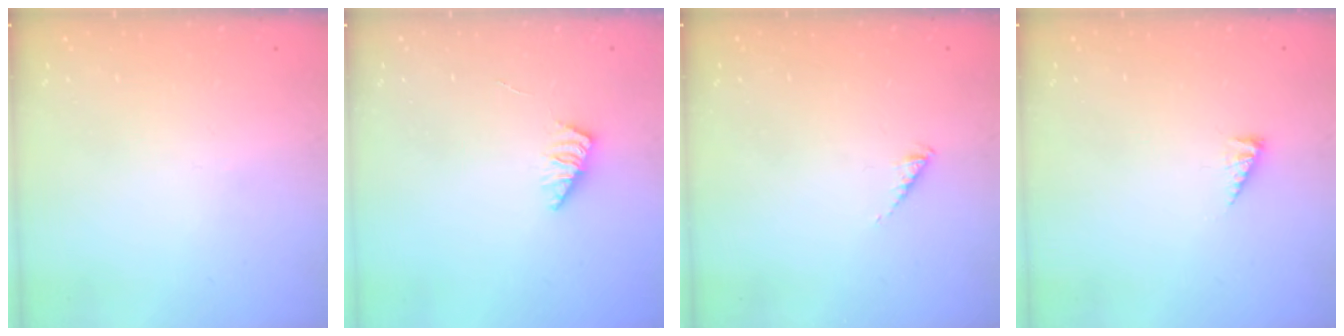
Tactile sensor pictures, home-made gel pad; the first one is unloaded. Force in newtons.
{"total": 1.7, "press": 1.6, "slide": 0.4}
{"total": 2.3, "press": 2.3, "slide": 0.4}
{"total": 3.2, "press": 3.1, "slide": 0.6}